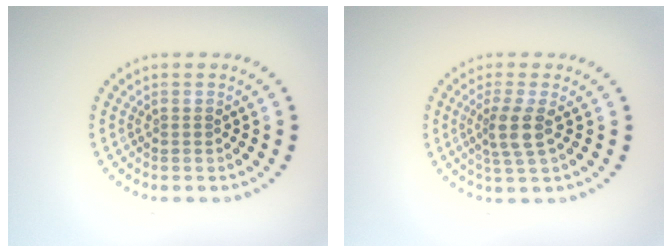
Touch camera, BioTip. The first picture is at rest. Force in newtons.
{"total": 2.7, "press": 2.2, "slide": 1.5}